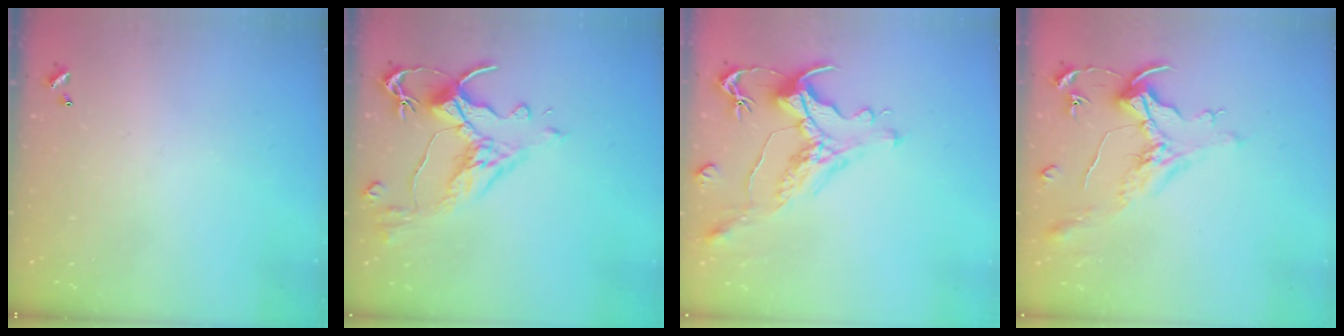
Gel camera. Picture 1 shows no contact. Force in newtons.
{"total": 6.2, "press": 6.0, "slide": 1.6}
{"total": 1.4, "press": 0.2, "slide": 1.4}
{"total": 1.6, "press": 1.4, "slide": 0.7}